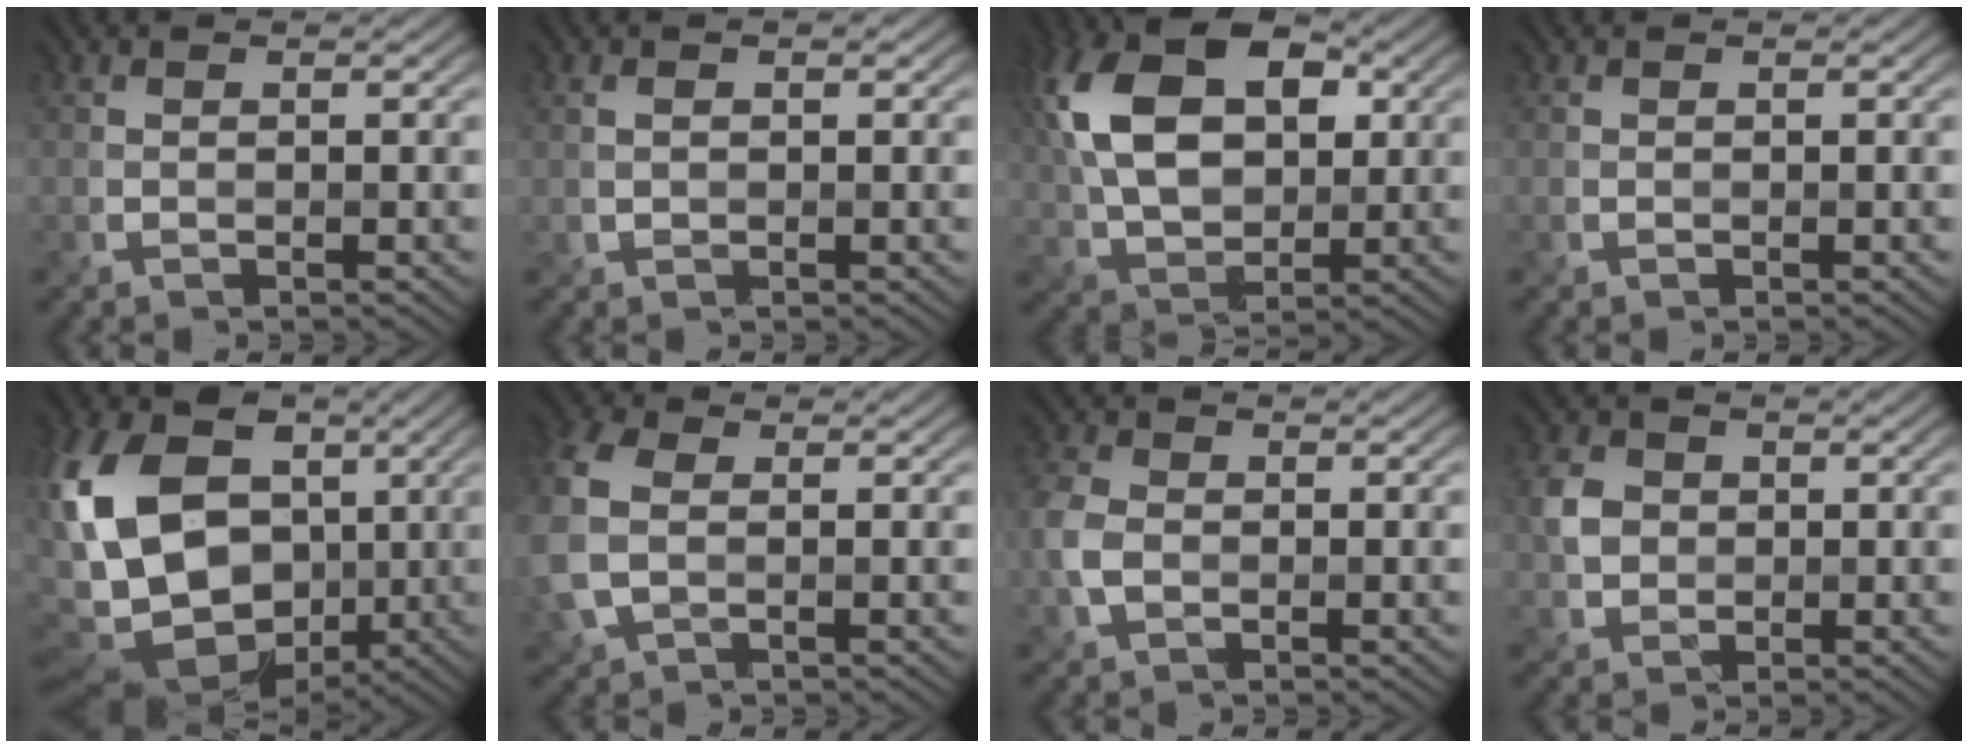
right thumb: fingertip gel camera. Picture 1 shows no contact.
{"total": 1.4, "force": [0.5, 0.7, 1.1], "torque": [-0.020, -0.001, 0.010]}
{"total": 14.2, "force": [3.3, 9.2, 10.3], "torque": [-0.229, 0.021, 0.054]}
{"total": 0.0}
{"total": 18.2, "force": [-1.8, 12.7, 12.9], "torque": [-0.272, -0.002, -0.027]}
{"total": 7.6, "force": [-0.2, 5.3, 5.4], "torque": [-0.176, 0.000, -0.012]}
{"total": 4.3, "force": [-1.0, 3.1, 2.8], "torque": [-0.080, -0.003, -0.029]}
{"total": 3.3, "force": [0.2, 2.9, 1.5], "torque": [-0.038, 0.000, -0.002]}